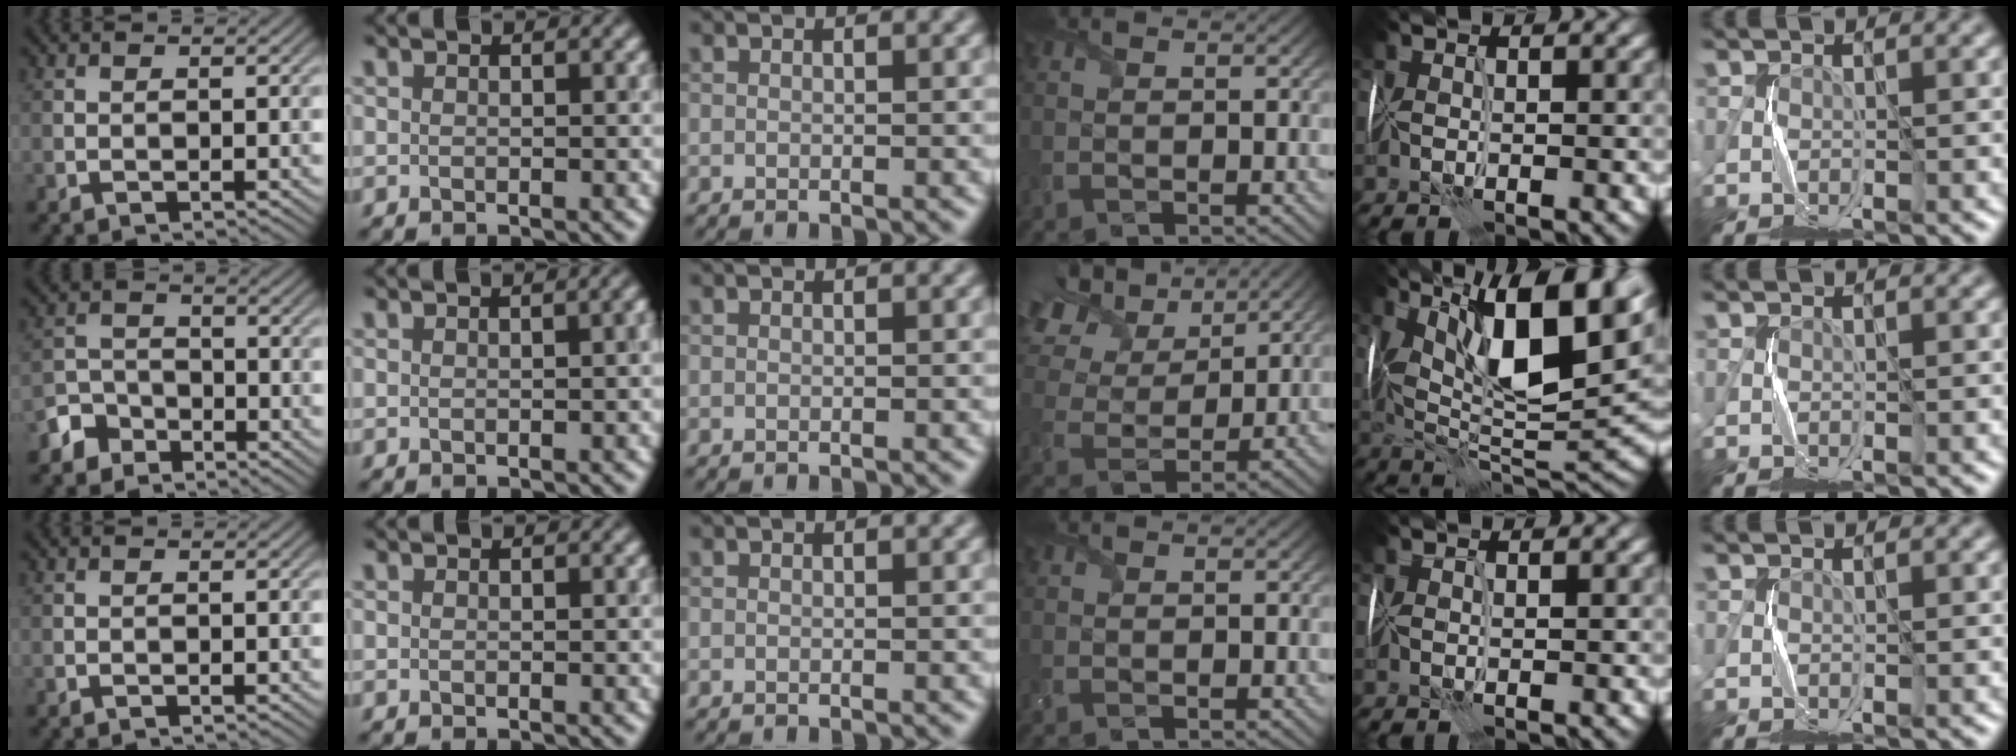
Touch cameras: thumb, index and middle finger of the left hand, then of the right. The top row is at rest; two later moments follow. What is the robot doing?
{"motion": "fold", "object": "tissue"}